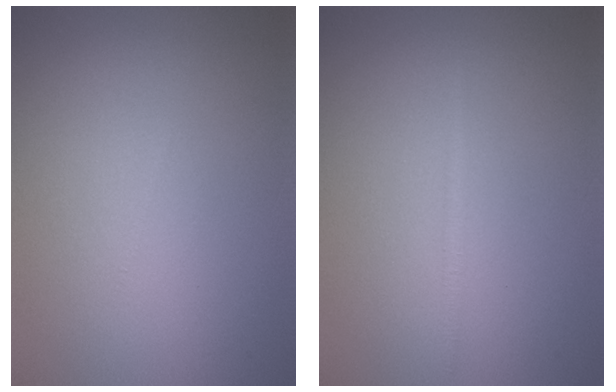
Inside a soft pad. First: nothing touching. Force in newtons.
{"total": 0.9, "press": 0.9, "slide": 0.1}